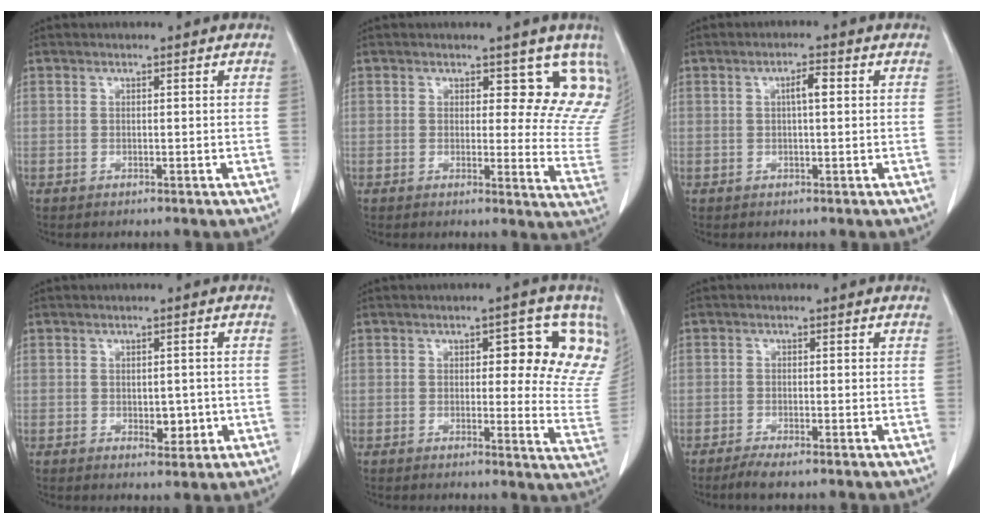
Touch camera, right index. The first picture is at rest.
{"total": 9.3, "force": [7.2, 4.1, 4.2], "torque": [-0.021, -0.030, 0.057]}
{"total": 2.5, "force": [0.5, 0.4, 2.4], "torque": [-0.042, 0.004, 0.008]}
{"total": 3.2, "force": [-0.7, 1.8, 2.5], "torque": [-0.029, 0.000, -0.001]}
{"total": 11.3, "force": [5.1, 4.4, 9.1], "torque": [-0.091, -0.008, 0.041]}
{"total": 2.5, "force": [-1.8, 0.1, 1.7], "torque": [-0.032, -0.005, -0.035]}